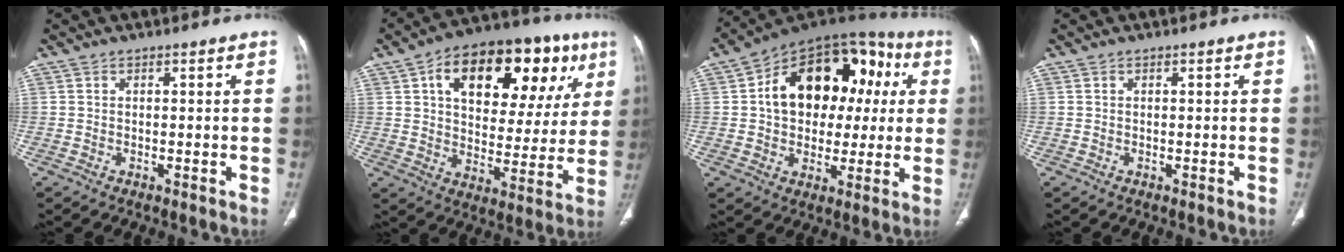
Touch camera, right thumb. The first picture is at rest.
{"total": 25.7, "force": [10.2, 13.8, 19.2], "torque": [-0.239, 0.015, 0.154]}
{"total": 22.7, "force": [3.7, 15.5, 16.1], "torque": [-0.196, 0.039, 0.054]}
{"total": 0.0}